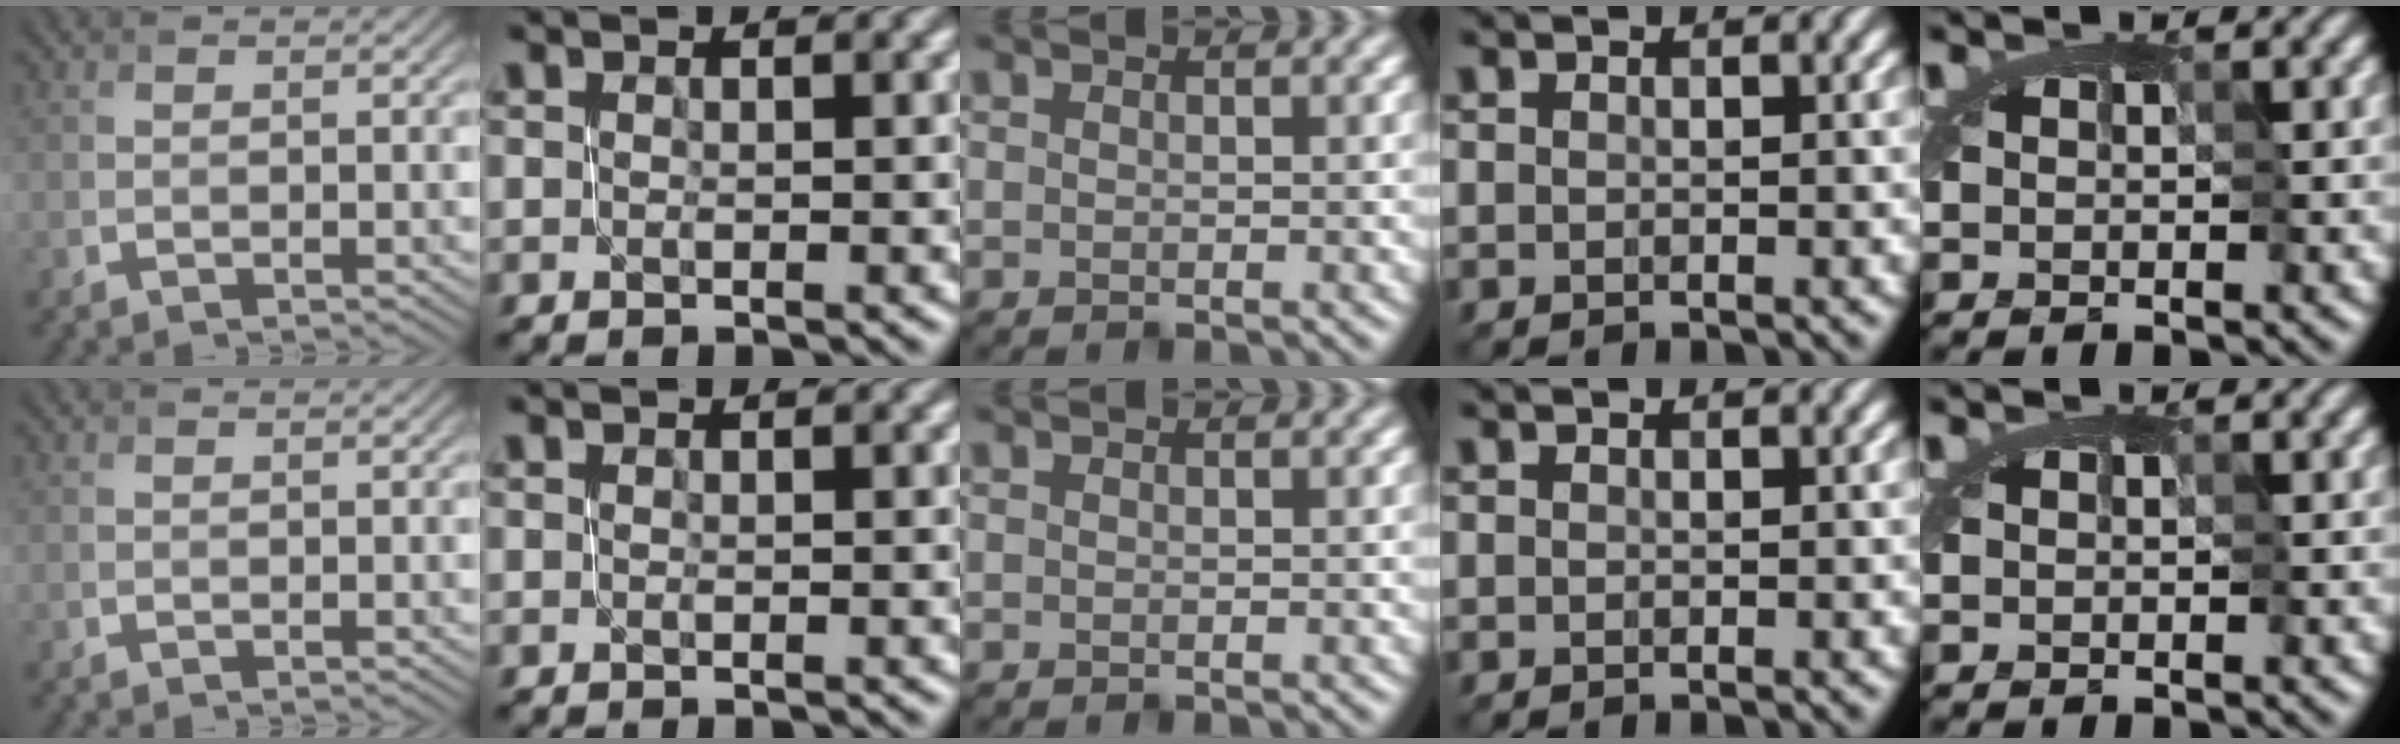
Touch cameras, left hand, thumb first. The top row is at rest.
{}